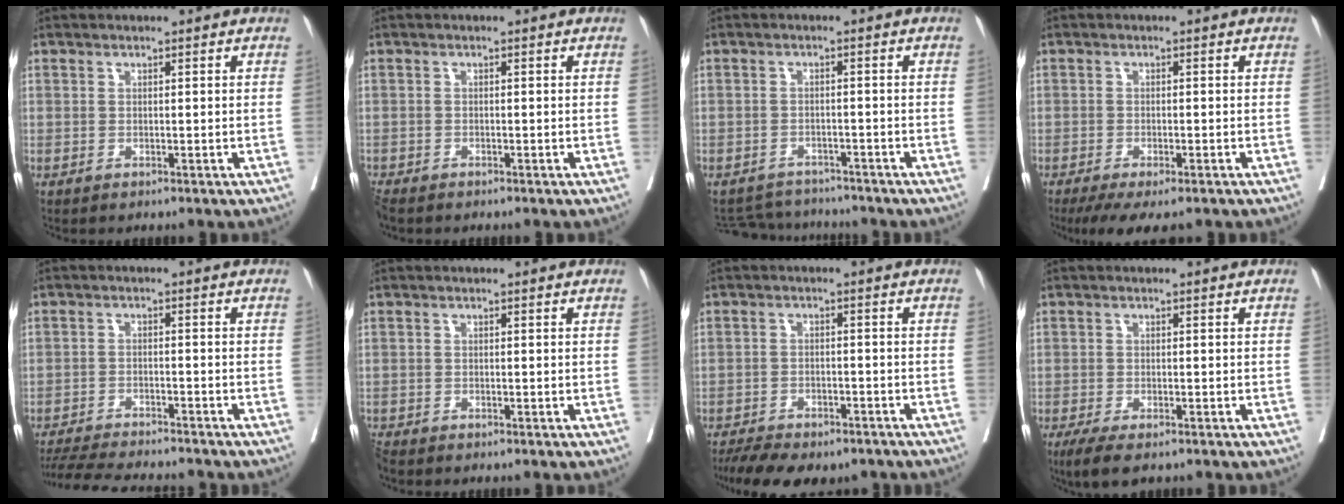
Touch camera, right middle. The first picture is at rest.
{"total": 2.3, "force": [-2.1, 0.6, 0.7], "torque": [-0.018, -0.009, -0.040]}
{"total": 5.5, "force": [-5.4, 0.9, -0.3], "torque": [0.001, 0.004, -0.084]}
{"total": 7.6, "force": [-5.8, 2.0, 4.5], "torque": [-0.061, -0.012, -0.090]}
{"total": 12.9, "force": [-11.9, 1.0, 4.8], "torque": [-0.081, -0.016, -0.176]}
{"total": 1.6, "force": [-1.5, 0.2, 0.2], "torque": [-0.009, -0.008, -0.030]}
{"total": 12.5, "force": [-10.2, 4.5, 5.6], "torque": [-0.107, 0.003, -0.143]}
{"total": 4.9, "force": [-3.5, 1.3, 3.2], "torque": [-0.056, -0.013, -0.057]}